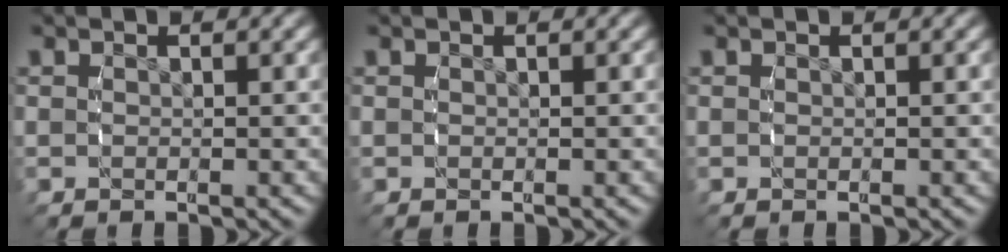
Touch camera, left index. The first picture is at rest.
{"total": 0.0}
{"total": 0.0}